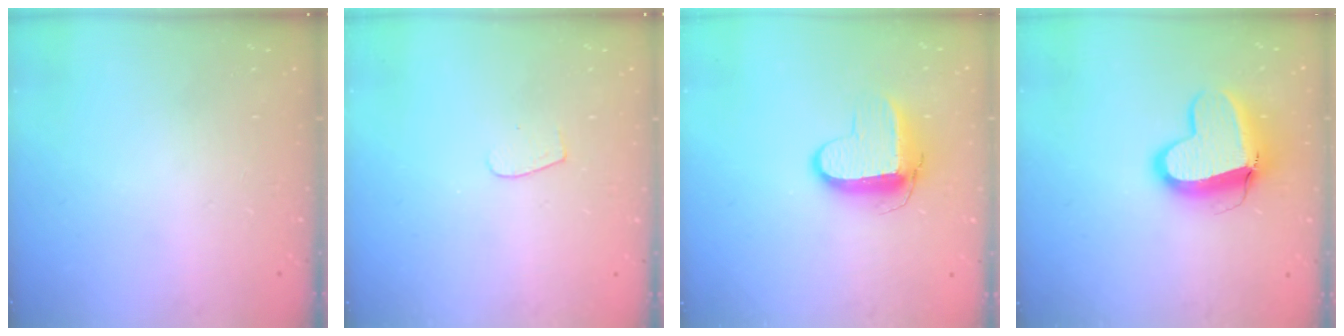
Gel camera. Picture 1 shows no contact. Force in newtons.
{"total": 4.0, "press": 4.0, "slide": 0.4}
{"total": 9.5, "press": 9.5, "slide": 0.8}
{"total": 15.6, "press": 15.5, "slide": 1.5}